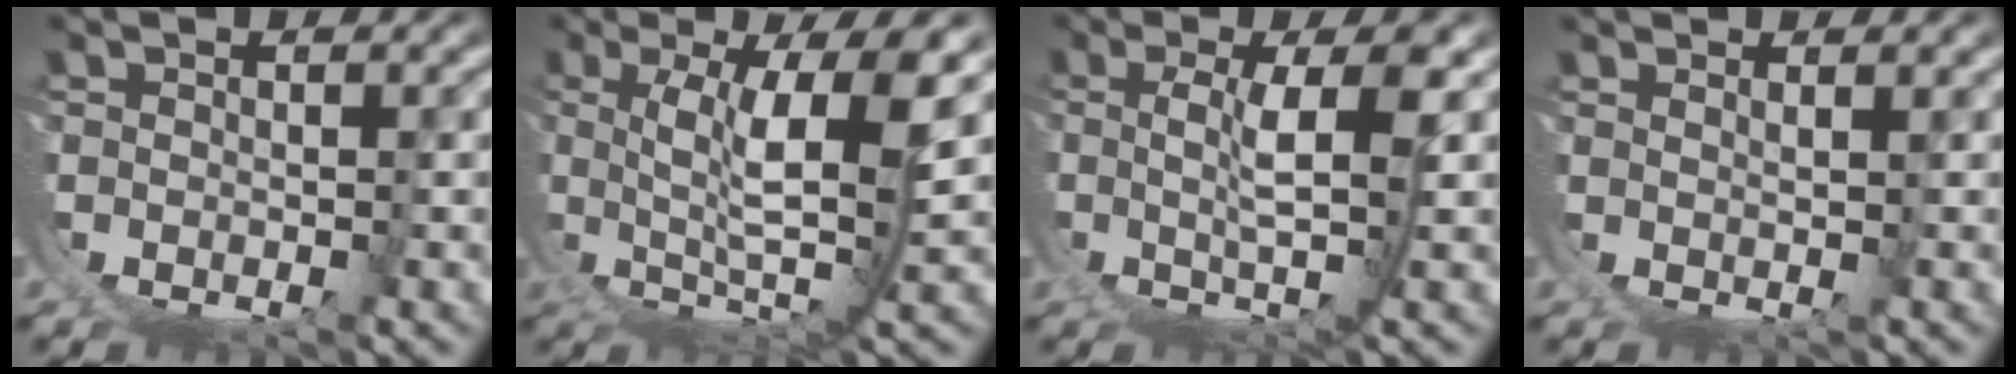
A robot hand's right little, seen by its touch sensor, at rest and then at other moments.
{"total": 7.2, "force": [1.7, 0.0, 7.0], "torque": [-0.102, -0.016, 0.044]}
{"total": 5.5, "force": [1.2, -1.0, 5.3], "torque": [-0.079, -0.012, 0.031]}
{"total": 1.9, "force": [1.2, -1.3, 0.6], "torque": [-0.004, -0.009, 0.030]}